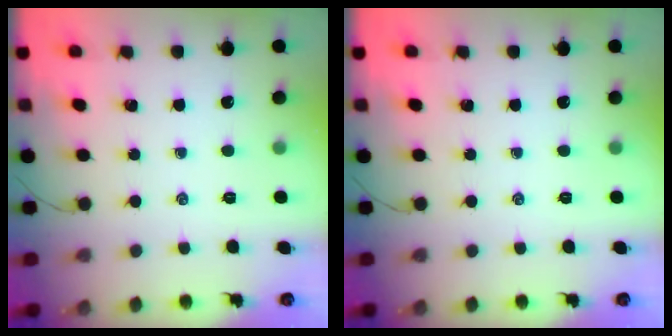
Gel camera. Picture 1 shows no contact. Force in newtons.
{"total": 0.0}